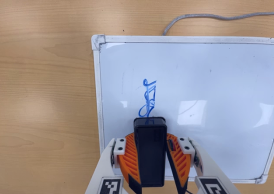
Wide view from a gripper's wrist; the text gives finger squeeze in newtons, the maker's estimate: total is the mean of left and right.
{"total": 11.0, "left": 10.5, "right": 11.6}